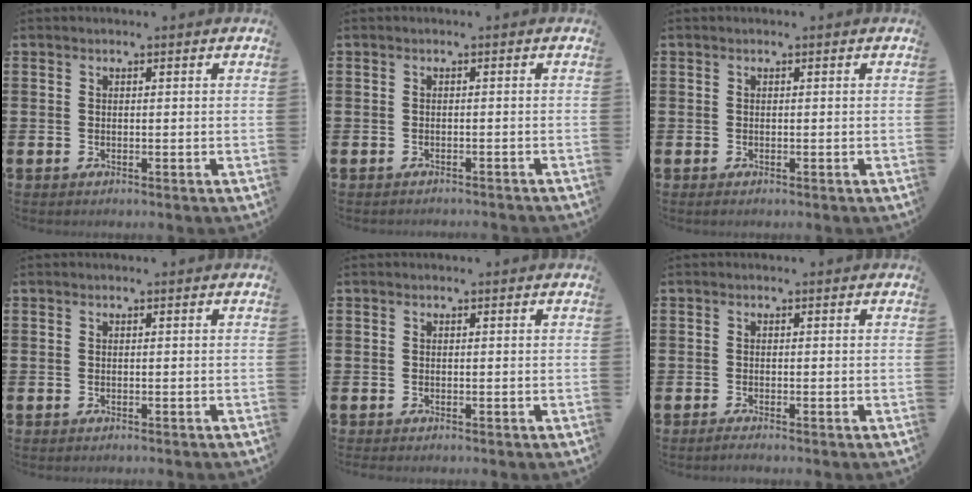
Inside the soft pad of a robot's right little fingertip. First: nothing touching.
{"total": 0.5, "force": [-0.5, -0.1, 0.0], "torque": [0.000, -0.001, -0.011]}
{"total": 0.0}
{"total": 0.0}
{"total": 0.0}
{"total": 0.8, "force": [-0.6, 0.0, 0.5], "torque": [-0.009, -0.002, -0.011]}